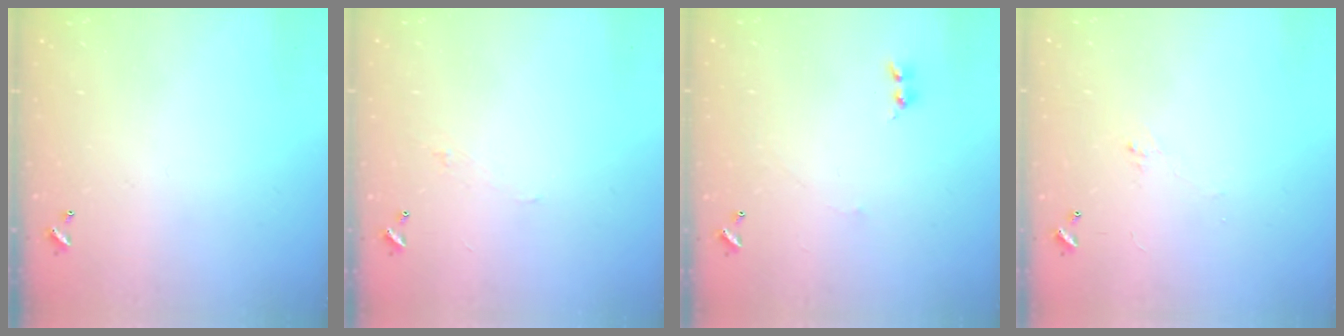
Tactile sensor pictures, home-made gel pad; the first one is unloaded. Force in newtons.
{"total": 2.0, "press": 1.9, "slide": 0.5}
{"total": 0.8, "press": 0.7, "slide": 0.5}
{"total": 0.6, "press": 0.3, "slide": 0.5}